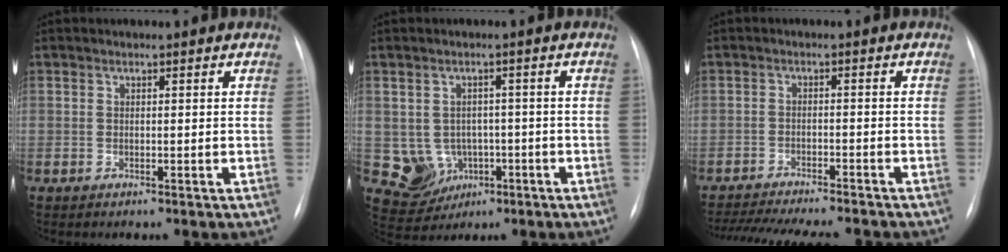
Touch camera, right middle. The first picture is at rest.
{"total": 6.4, "force": [-1.3, 6.0, 2.0], "torque": [-0.038, 0.015, -0.005]}
{"total": 17.1, "force": [-15.2, 2.6, 7.4], "torque": [-0.151, -0.023, -0.211]}